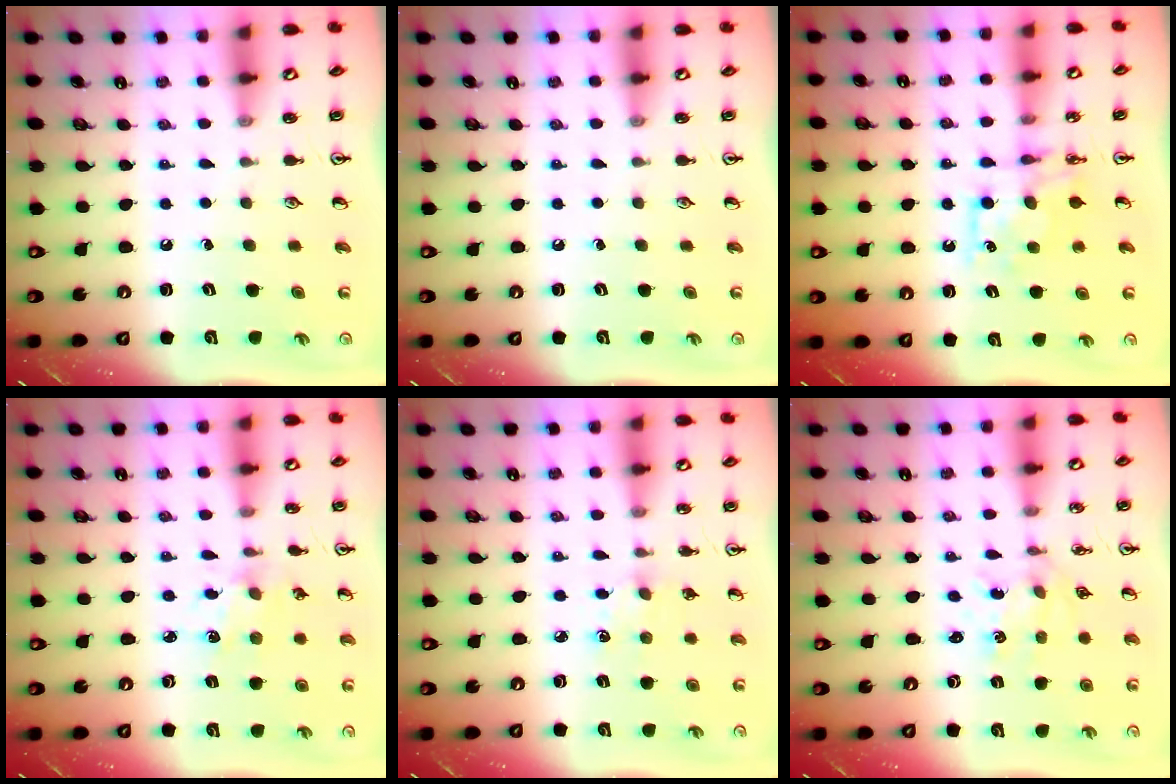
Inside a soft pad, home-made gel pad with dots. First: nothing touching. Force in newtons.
{"total": 0.0}
{"total": 8.1, "press": 8.1, "slide": 0.4}
{"total": 2.1, "press": 2.1, "slide": 0.4}
{"total": 5.9, "press": 5.8, "slide": 0.6}
{"total": 1.5, "press": 1.5, "slide": 0.2}